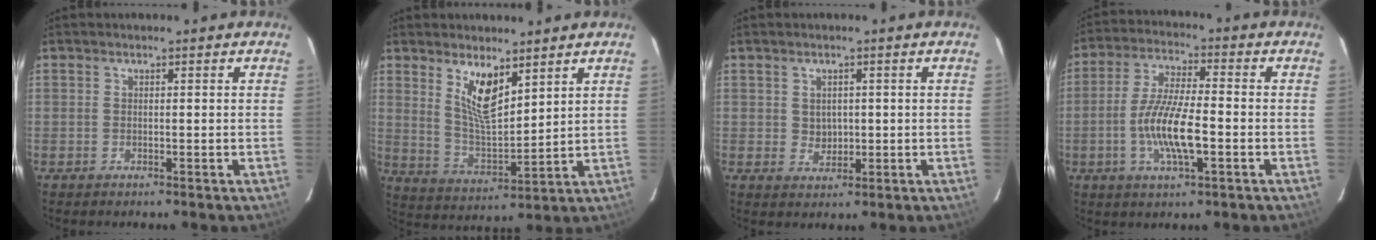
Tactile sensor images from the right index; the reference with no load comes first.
{"total": 8.9, "force": [5.3, 3.0, 6.6], "torque": [-0.119, -0.007, 0.110]}
{"total": 2.8, "force": [0.3, 2.5, 1.2], "torque": [-0.017, 0.004, 0.010]}
{"total": 10.9, "force": [-2.9, 2.6, 10.2], "torque": [-0.203, -0.002, -0.057]}